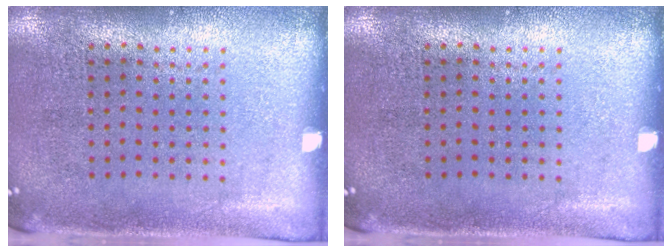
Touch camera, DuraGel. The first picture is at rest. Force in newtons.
{"total": 0.0}